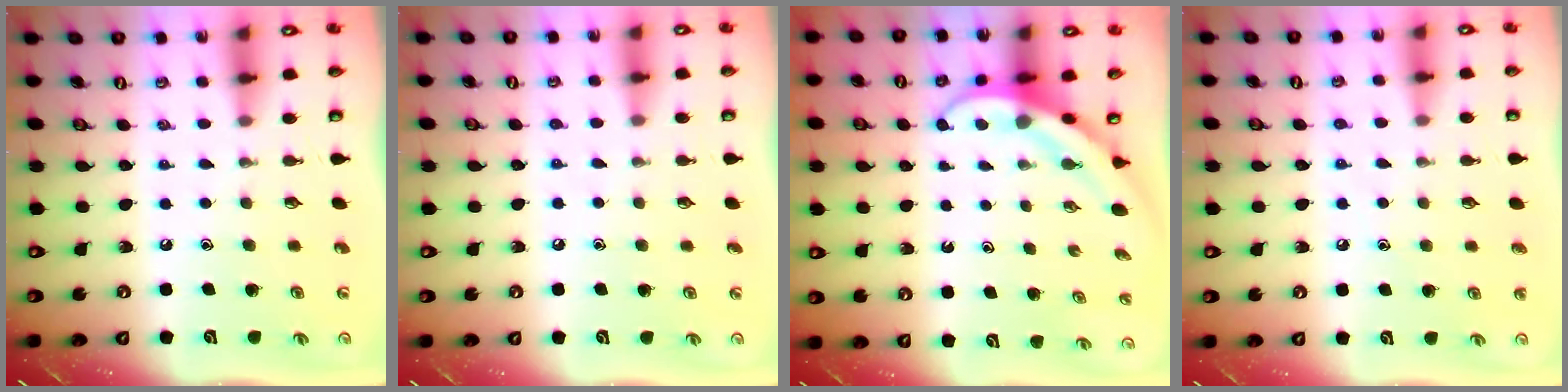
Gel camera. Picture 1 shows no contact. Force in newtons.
{"total": 2.3, "press": 2.3, "slide": 0.3}
{"total": 4.0, "press": 3.9, "slide": 0.4}
{"total": 4.4, "press": 4.3, "slide": 0.5}